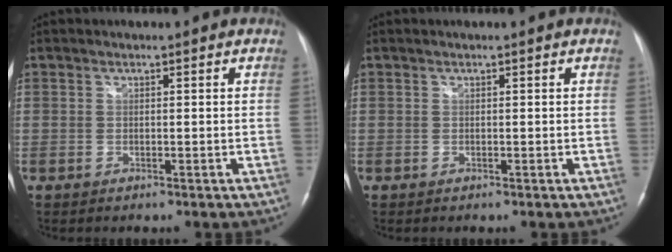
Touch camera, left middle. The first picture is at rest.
{"total": 0.0}